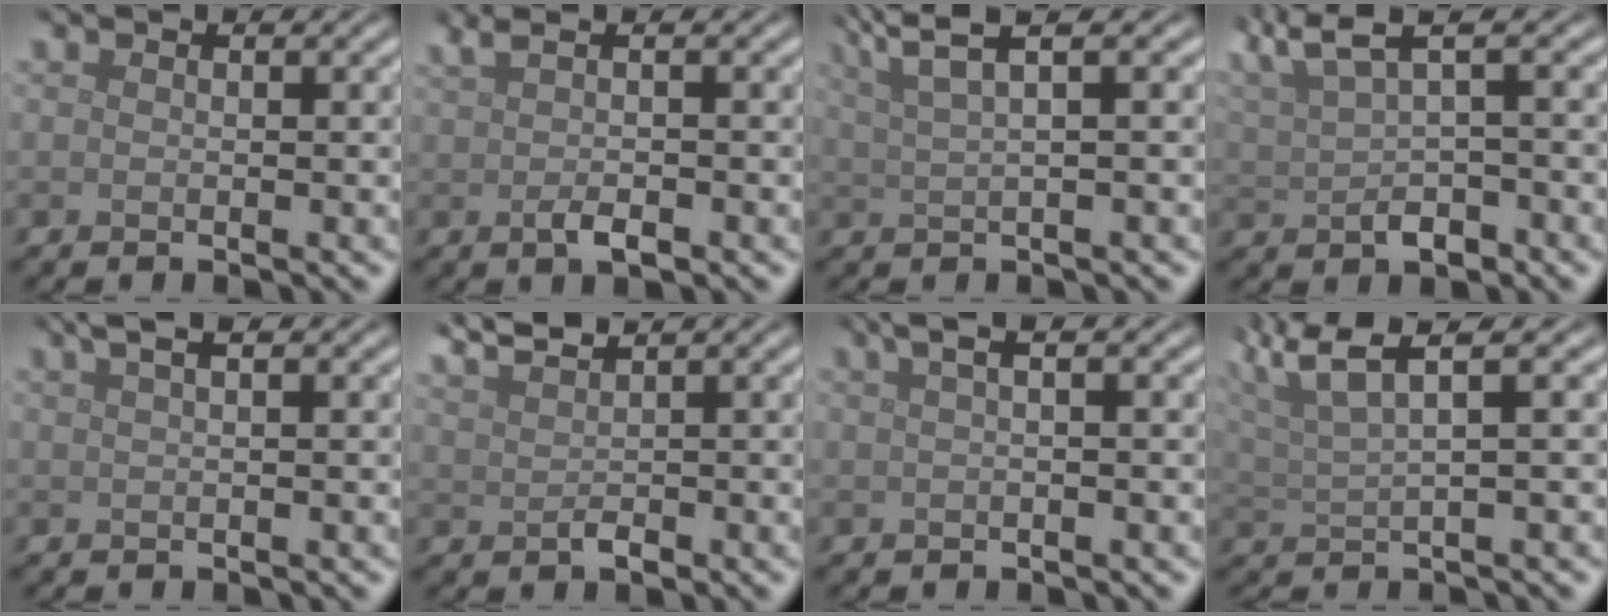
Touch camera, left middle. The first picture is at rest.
{"total": 3.0, "force": [0.4, 0.9, 2.9], "torque": [-0.054, 0.004, 0.008]}
{"total": 4.5, "force": [2.9, 0.9, 3.3], "torque": [-0.056, 0.016, 0.045]}
{"total": 4.9, "force": [2.3, 1.8, 4.0], "torque": [-0.082, 0.011, 0.042]}
{"total": 3.0, "force": [1.6, 1.1, 2.2], "torque": [-0.020, 0.010, 0.008]}
{"total": 2.4, "force": [1.8, 0.5, 1.5], "torque": [-0.028, 0.004, 0.042]}
{"total": 2.5, "force": [0.9, 0.8, 2.2], "torque": [-0.028, 0.006, 0.011]}
{"total": 5.6, "force": [3.6, 1.1, 4.2], "torque": [-0.069, 0.020, 0.058]}